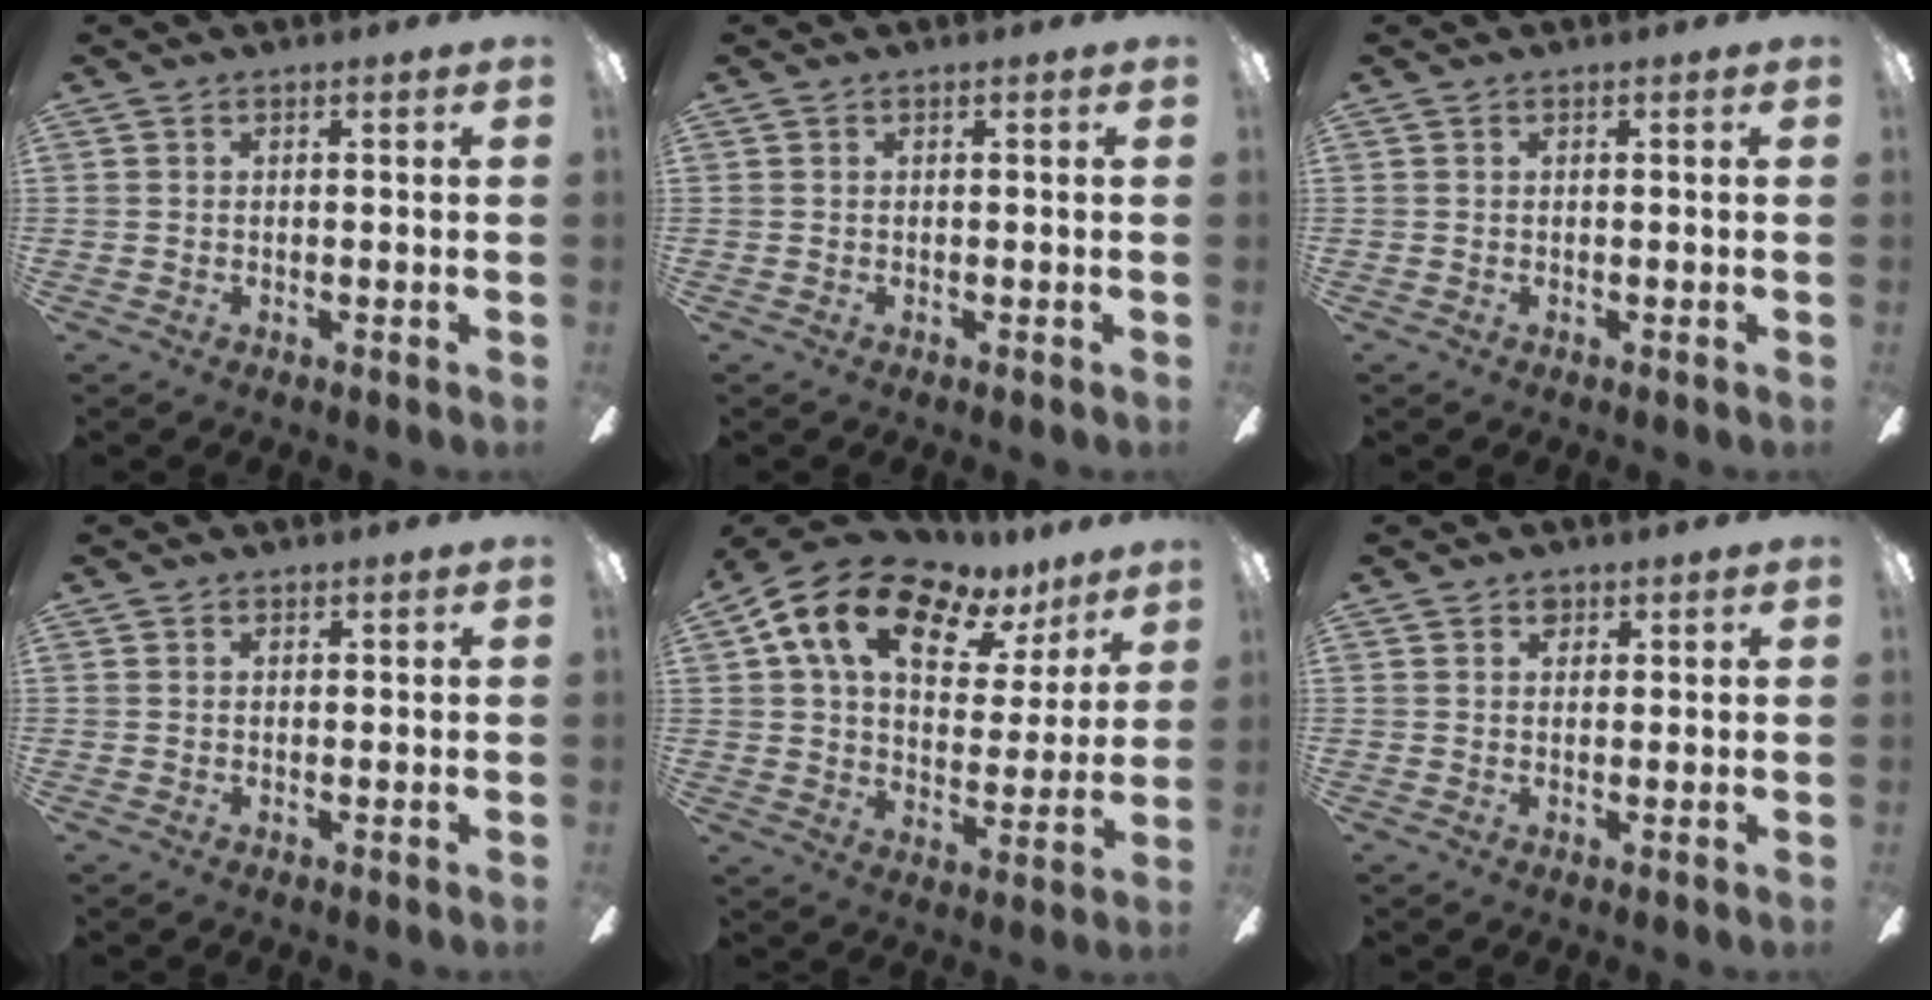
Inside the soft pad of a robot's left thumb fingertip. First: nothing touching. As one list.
[{"total": 0.0}, {"total": 0.0}, {"total": 0.7, "force": [0.6, 0.3, -0.1], "torque": [0.001, 0.001, 0.011]}, {"total": 16.3, "force": [9.7, 8.9, 9.6], "torque": [-0.173, -0.042, 0.171]}, {"total": 1.8, "force": [1.3, 1.1, 0.5], "torque": [0.005, -0.006, 0.022]}]